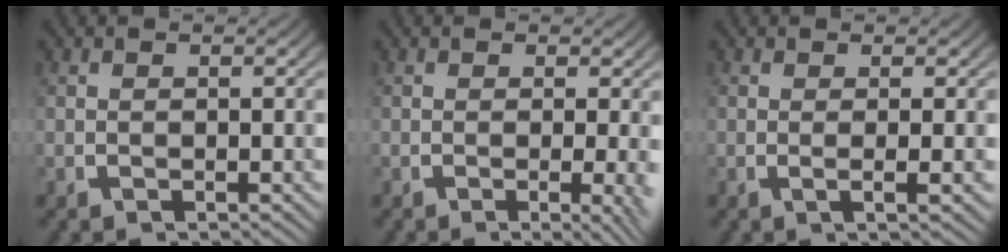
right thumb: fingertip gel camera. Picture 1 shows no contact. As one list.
[{"total": 2.3, "force": [-0.7, 0.4, 2.2], "torque": [-0.028, -0.008, -0.009]}, {"total": 1.7, "force": [0.0, -0.1, 1.7], "torque": [-0.034, -0.002, 0.000]}]